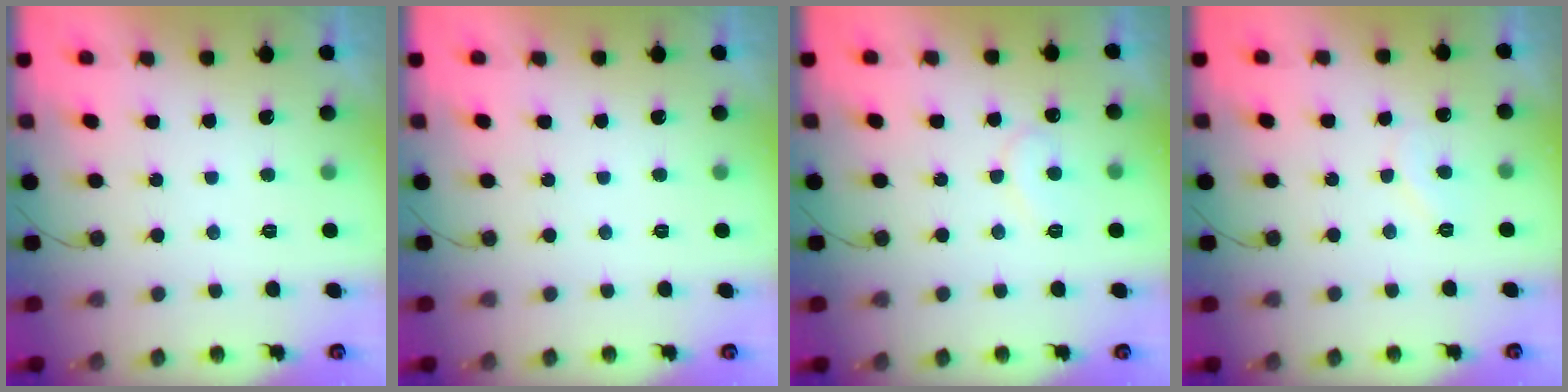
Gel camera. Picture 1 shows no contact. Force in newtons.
{"total": 0.0}
{"total": 6.7, "press": 6.7, "slide": 0.5}
{"total": 4.4, "press": 4.4, "slide": 0.4}